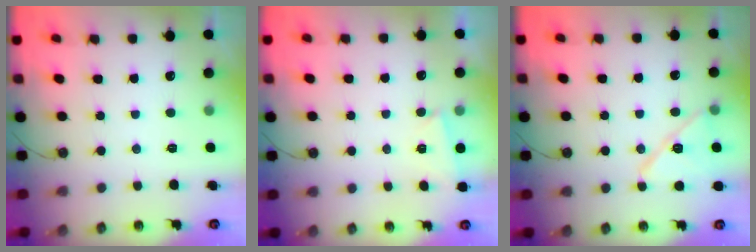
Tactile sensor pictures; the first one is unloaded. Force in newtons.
{"total": 2.1, "press": 2.1, "slide": 0.5}
{"total": 12.3, "press": 12.2, "slide": 1.3}